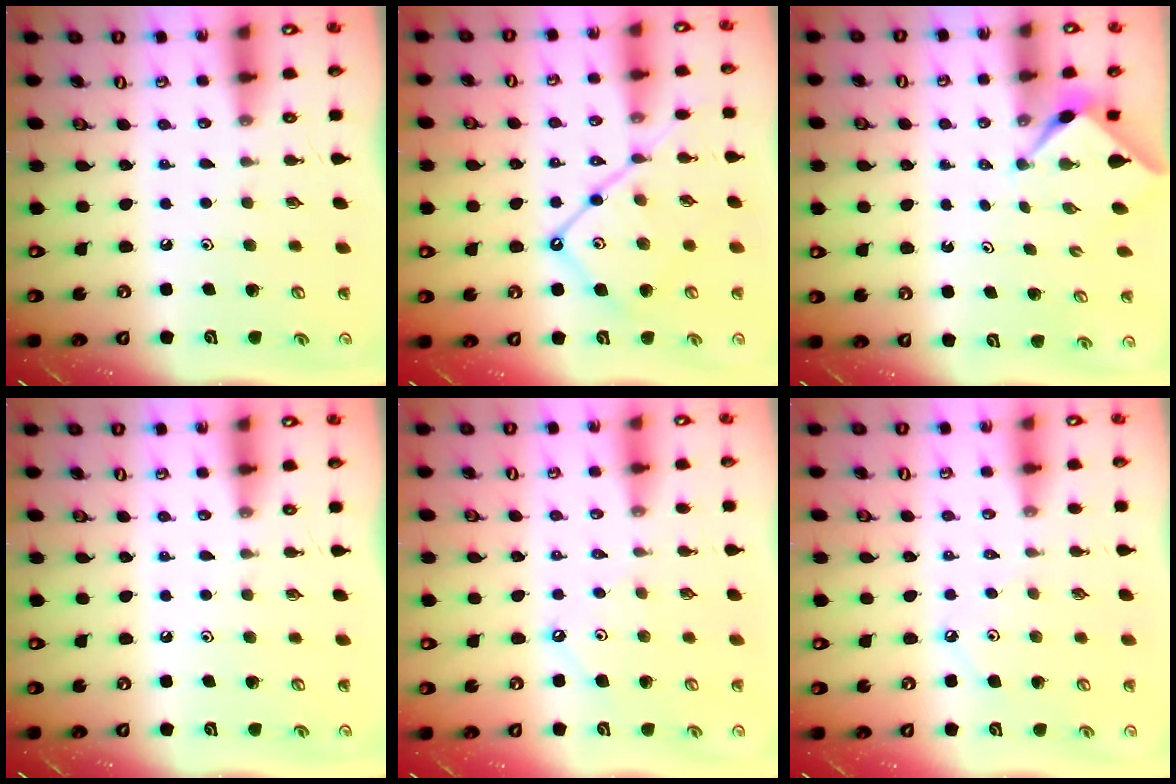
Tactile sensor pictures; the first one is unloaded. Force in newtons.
{"total": 13.7, "press": 13.6, "slide": 1.2}
{"total": 2.4, "press": 2.4, "slide": 0.3}
{"total": 0.0}
{"total": 3.0, "press": 2.9, "slide": 0.4}
{"total": 1.7, "press": 1.6, "slide": 0.3}